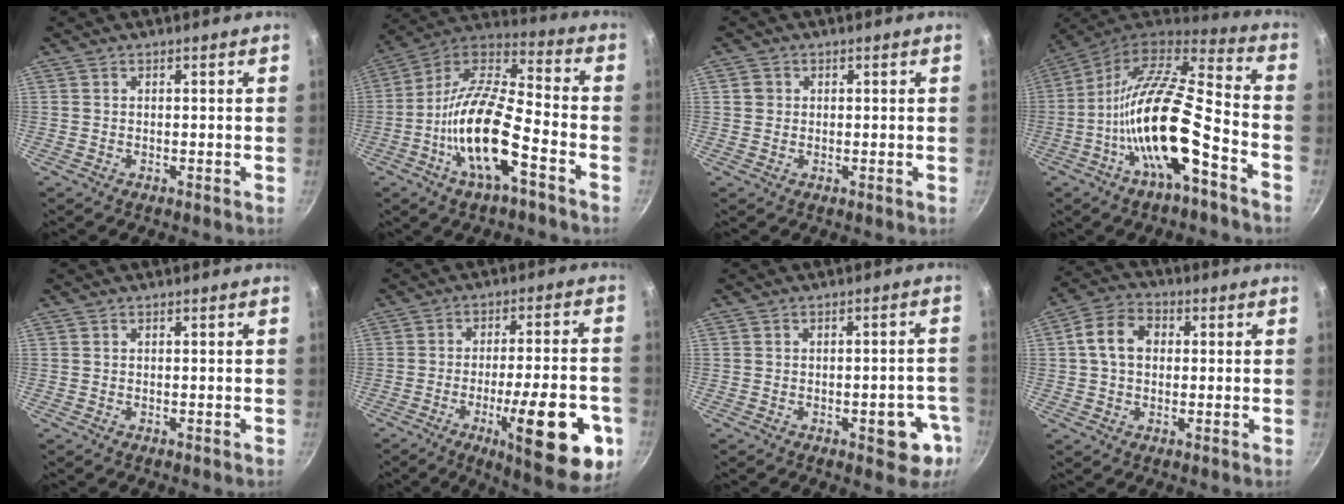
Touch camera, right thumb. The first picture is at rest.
{"total": 18.3, "force": [-6.9, 6.5, 15.7], "torque": [-0.288, 0.046, -0.147]}
{"total": 1.9, "force": [0.3, 1.8, 0.5], "torque": [-0.002, 0.007, 0.003]}
{"total": 20.8, "force": [-7.6, 6.9, 18.1], "torque": [-0.319, 0.046, -0.153]}
{"total": 0.0}
{"total": 19.8, "force": [-7.2, 5.5, 17.7], "torque": [-0.217, 0.020, -0.096]}
{"total": 7.5, "force": [-3.0, 3.6, 5.8], "torque": [-0.032, 0.019, -0.034]}
{"total": 8.3, "force": [1.1, 6.2, 5.4], "torque": [-0.080, 0.018, 0.006]}